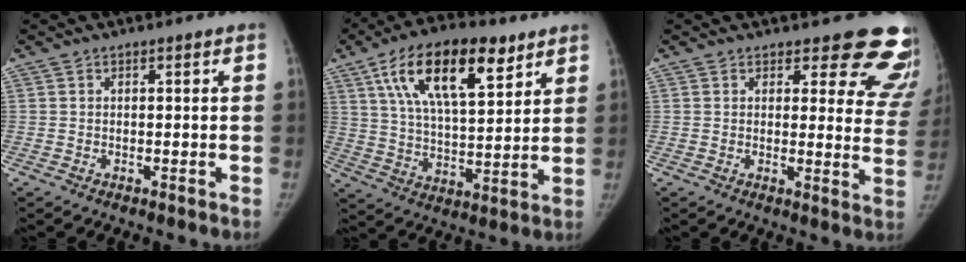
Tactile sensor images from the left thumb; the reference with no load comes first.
{"total": 19.1, "force": [9.7, 8.1, 14.3], "torque": [-0.218, -0.024, 0.171]}
{"total": 14.2, "force": [12.2, 5.5, 4.7], "torque": [0.006, -0.094, 0.110]}